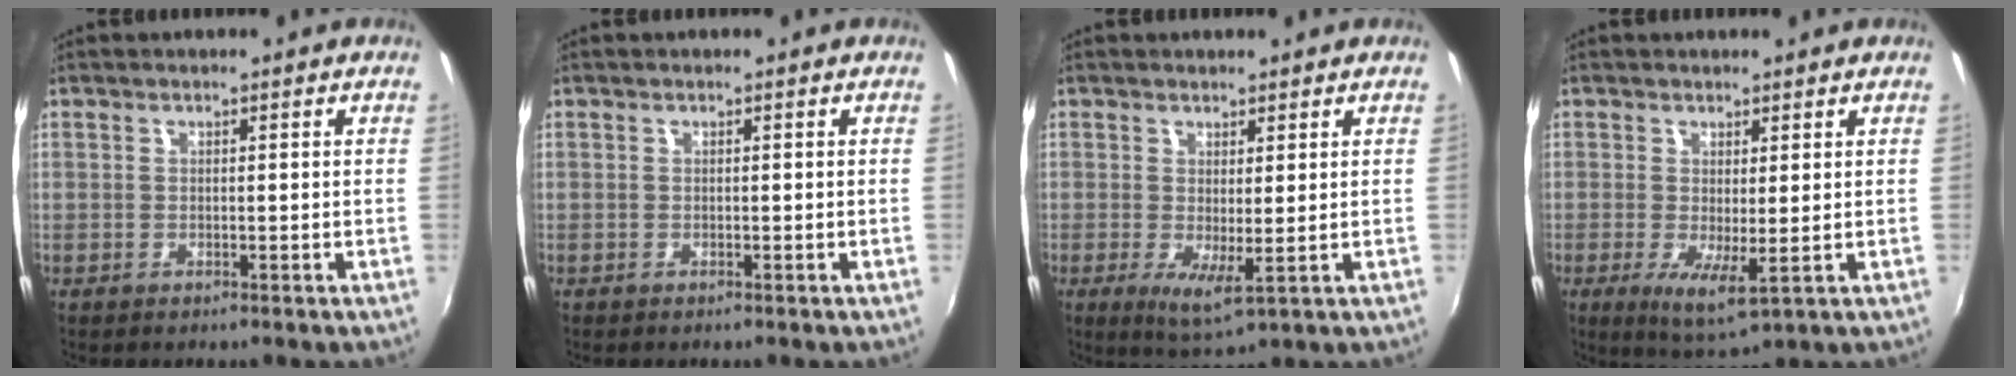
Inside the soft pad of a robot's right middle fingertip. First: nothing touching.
{"total": 0.0}
{"total": 4.4, "force": [0.4, 0.8, 4.3], "torque": [-0.072, -0.012, 0.011]}
{"total": 5.2, "force": [-0.3, 1.1, 5.0], "torque": [-0.088, -0.016, 0.000]}